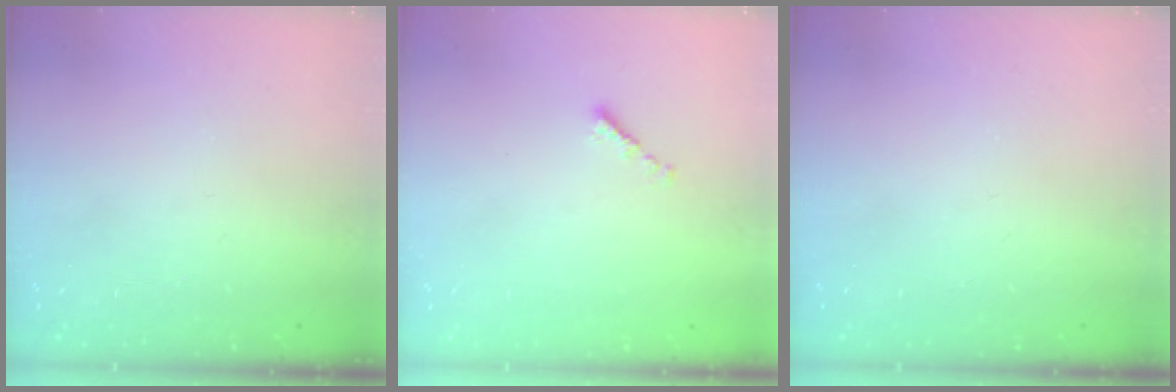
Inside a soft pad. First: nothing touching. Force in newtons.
{"total": 0.7, "press": 0.5, "slide": 0.4}
{"total": 0.0}